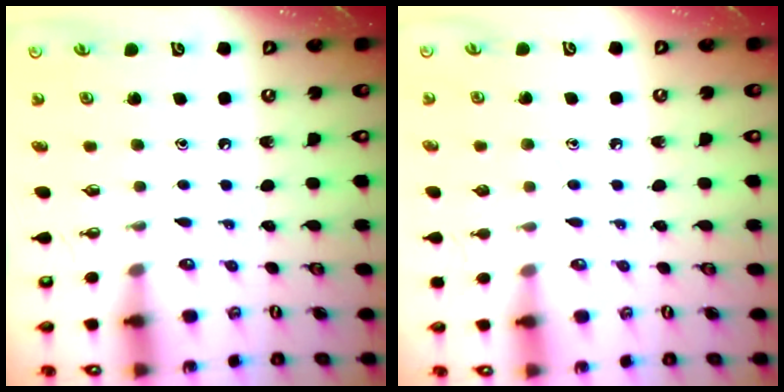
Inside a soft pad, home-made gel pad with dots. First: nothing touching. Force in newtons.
{"total": 4.6, "press": 4.6, "slide": 0.5}